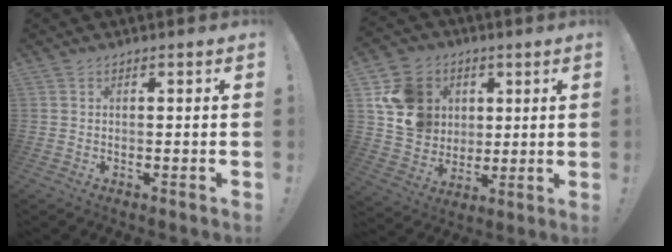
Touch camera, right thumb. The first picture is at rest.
{"total": 15.3, "force": [4.4, 13.4, 6.0], "torque": [-0.089, -0.005, 0.099]}